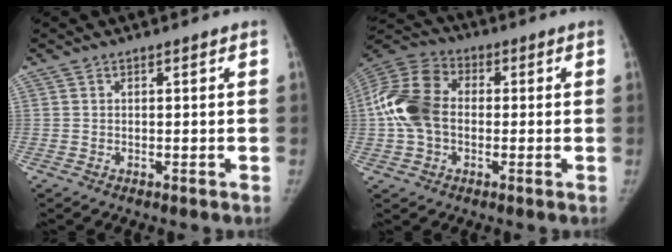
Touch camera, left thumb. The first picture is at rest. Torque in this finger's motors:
{"motor_torque": [1.50, 2.45, 0.61, 0.63, 0.54]}